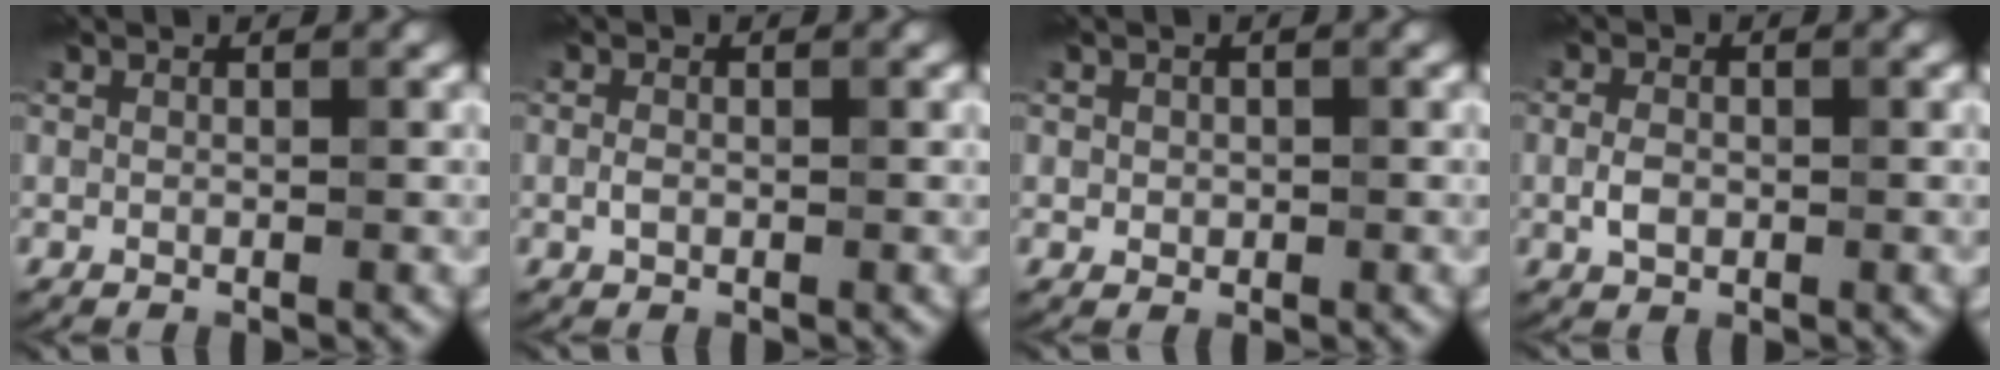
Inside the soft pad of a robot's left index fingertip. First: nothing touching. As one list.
[{"total": 0.8, "force": [-0.3, 0.5, 0.5], "torque": [-0.011, -0.004, -0.007]}, {"total": 0.9, "force": [0.0, 0.8, 0.3], "torque": [-0.003, -0.004, 0.002]}, {"total": 1.8, "force": [-0.4, 1.3, 1.2], "torque": [-0.027, -0.003, -0.011]}]